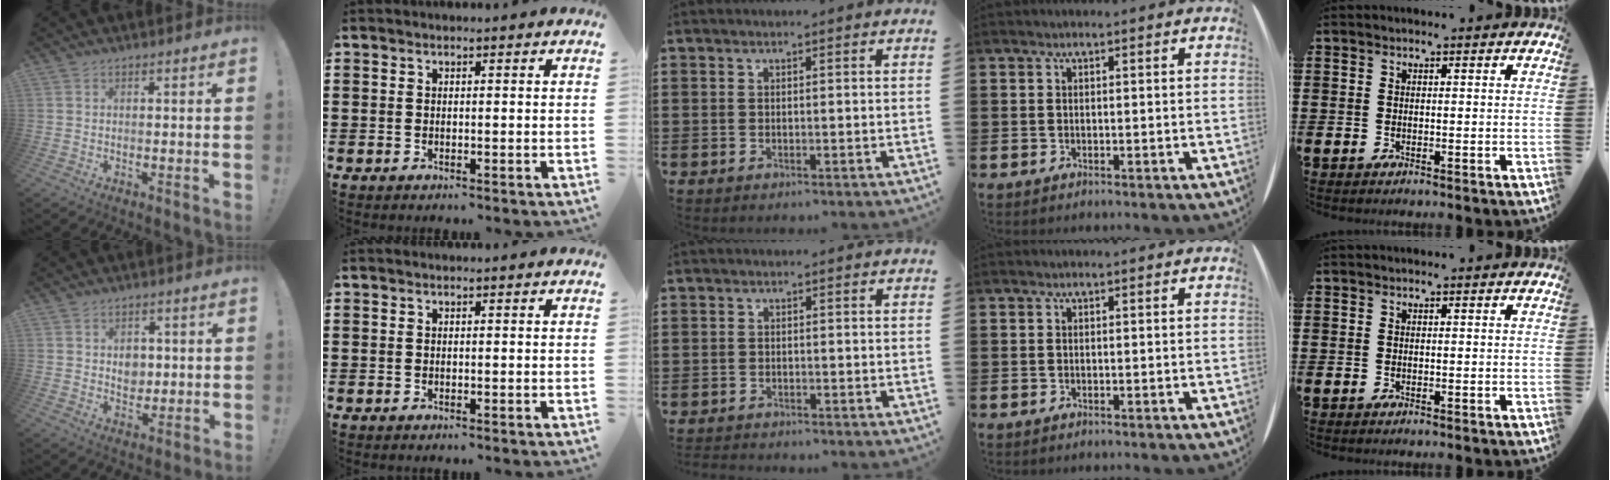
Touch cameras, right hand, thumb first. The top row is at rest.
{"thumb": {"total": 4.6, "force": [0.7, 4.1, 2.0], "torque": [-0.017, -0.001, 0.010]}, "middle": {"total": 1.2, "force": [-1.2, 0.2, -0.1], "torque": [-0.002, 0.001, -0.026]}}